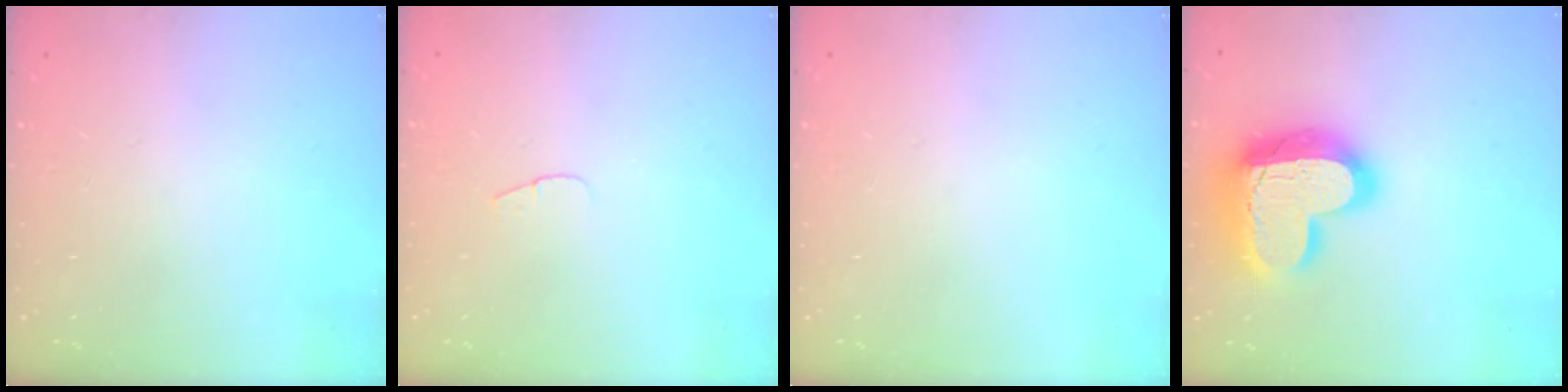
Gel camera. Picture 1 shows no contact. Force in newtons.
{"total": 3.8, "press": 3.8, "slide": 0.4}
{"total": 0.0}
{"total": 23.6, "press": 23.5, "slide": 2.0}